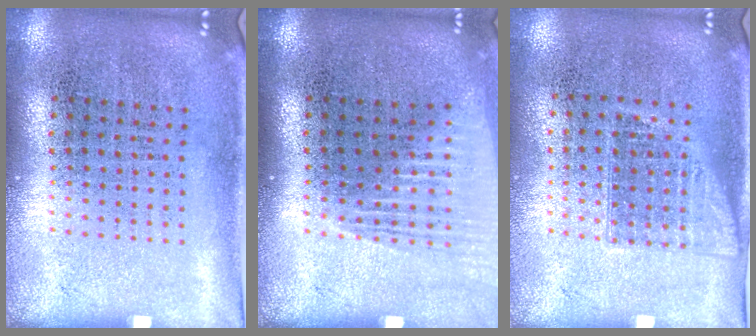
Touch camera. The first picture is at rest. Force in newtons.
{"total": 1.2, "press": 1.1, "slide": 0.4}
{"total": 1.1, "press": 0.9, "slide": 0.6}